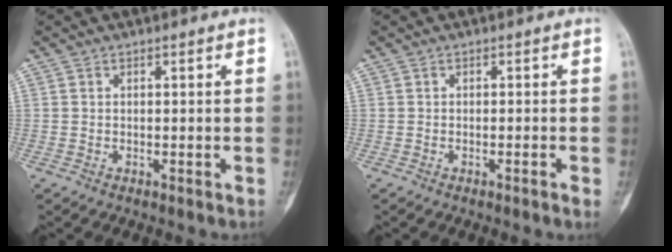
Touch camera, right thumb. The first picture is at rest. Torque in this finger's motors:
{"motor_torque": [-0.58, 0.32, -0.08, 0.09, -0.01]}